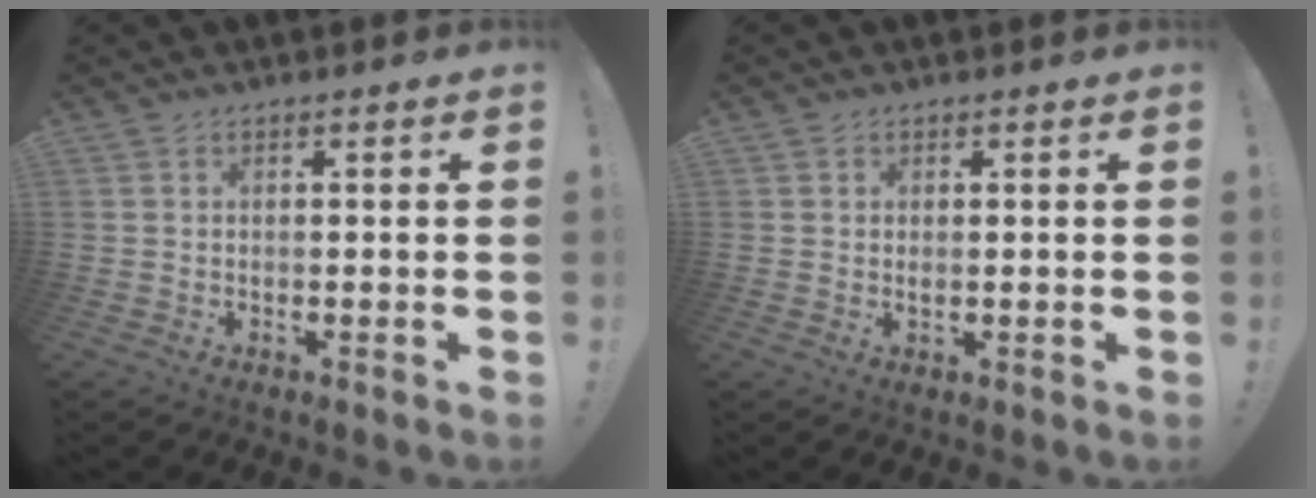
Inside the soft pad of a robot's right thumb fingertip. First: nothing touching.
{"total": 0.7, "force": [0.2, 0.6, 0.3], "torque": [-0.006, 0.000, 0.005]}